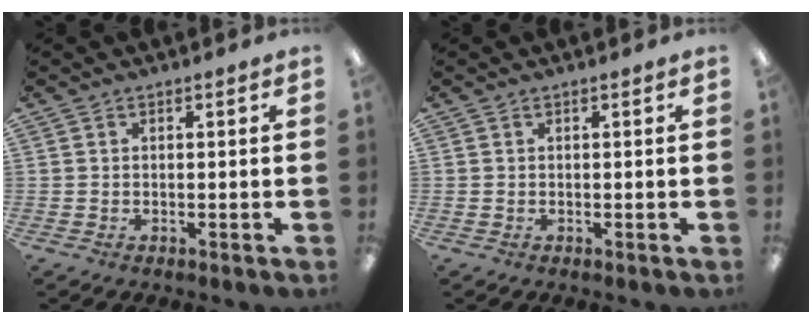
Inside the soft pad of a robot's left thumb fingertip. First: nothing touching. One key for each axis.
{"total": 0.0}